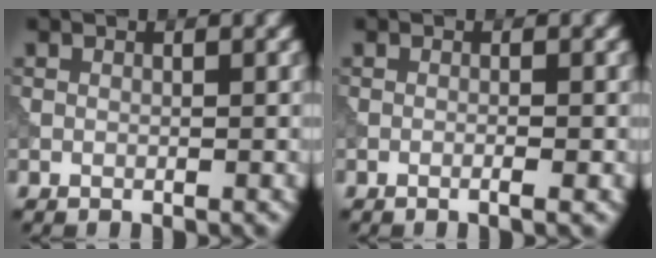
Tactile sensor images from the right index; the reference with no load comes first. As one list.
[{"total": 1.2, "force": [-0.3, 0.2, 1.1], "torque": [-0.013, -0.003, -0.012]}]